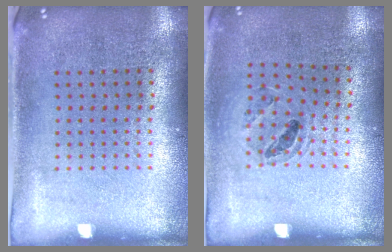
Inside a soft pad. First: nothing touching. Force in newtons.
{"total": 0.9, "press": 0.9, "slide": 0.1}